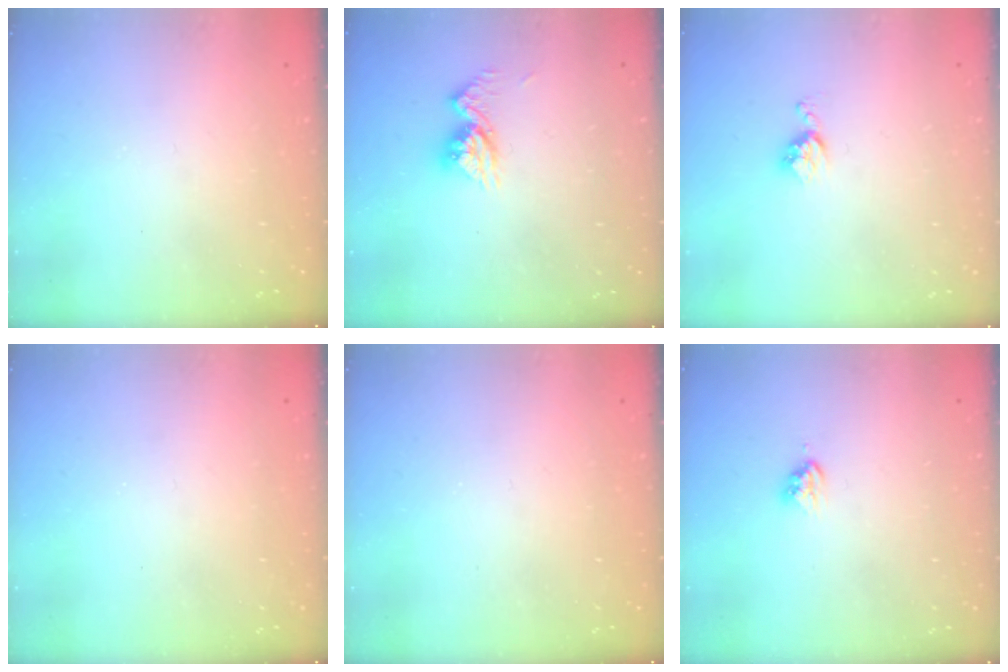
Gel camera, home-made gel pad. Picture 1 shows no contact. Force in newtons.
{"total": 10.2, "press": 10.1, "slide": 1.0}
{"total": 5.0, "press": 5.0, "slide": 0.4}
{"total": 0.0}
{"total": 0.0}
{"total": 3.7, "press": 3.7, "slide": 0.4}